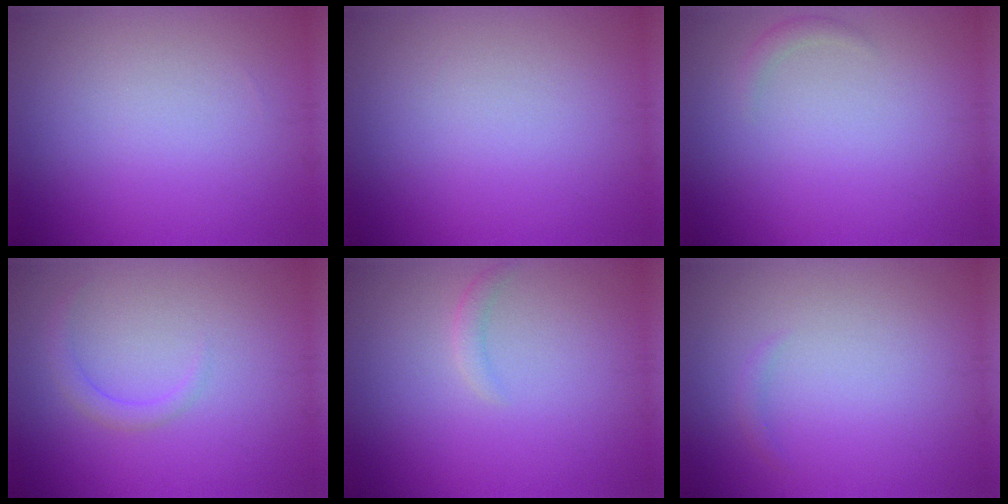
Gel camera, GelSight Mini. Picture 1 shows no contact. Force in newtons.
{"total": 0.0}
{"total": 0.8, "press": 0.8, "slide": 0.1}
{"total": 1.3, "press": 1.3, "slide": 0.1}
{"total": 1.0, "press": 1.0, "slide": 0.1}
{"total": 0.5, "press": 0.5, "slide": 0.0}